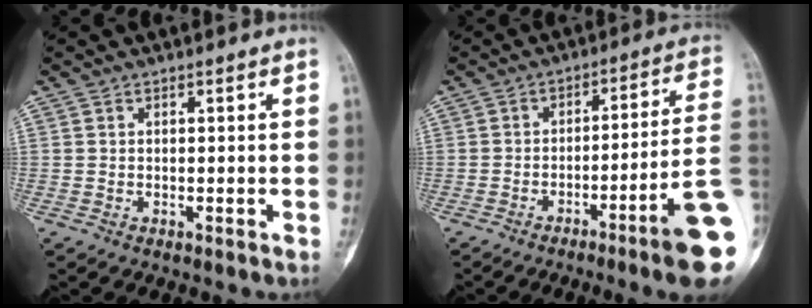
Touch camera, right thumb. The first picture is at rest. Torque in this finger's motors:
{"motor_torque": [2.70, 2.31, 1.48, -1.29, 0.07]}